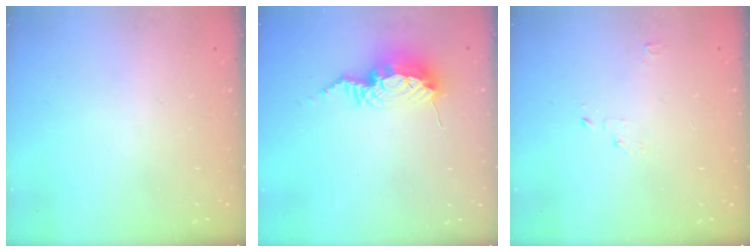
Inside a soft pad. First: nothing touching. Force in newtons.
{"total": 10.3, "press": 10.2, "slide": 1.0}
{"total": 2.1, "press": 2.1, "slide": 0.2}